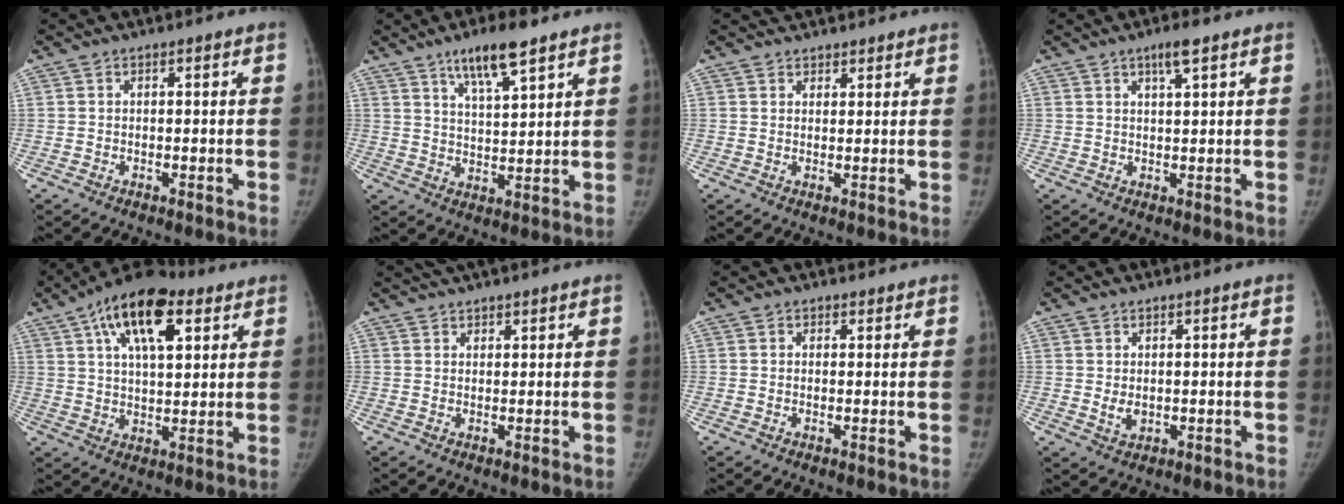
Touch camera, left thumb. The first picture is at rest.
{"total": 9.2, "force": [6.1, 1.9, 6.6], "torque": [-0.107, -0.032, 0.109]}
{"total": 4.1, "force": [3.8, 1.5, 0.7], "torque": [0.017, 0.002, 0.057]}
{"total": 3.5, "force": [2.2, 0.5, 2.7], "torque": [-0.048, -0.008, 0.039]}
{"total": 16.4, "force": [7.7, 7.6, 12.3], "torque": [-0.178, -0.010, 0.124]}
{"total": 4.8, "force": [4.3, 0.9, 1.9], "torque": [-0.016, 0.015, 0.070]}
{"total": 1.0, "force": [0.7, 0.6, -0.2], "torque": [0.011, -0.004, 0.006]}
{"total": 2.3, "force": [0.4, 1.4, 1.8], "torque": [-0.025, -0.009, 0.015]}